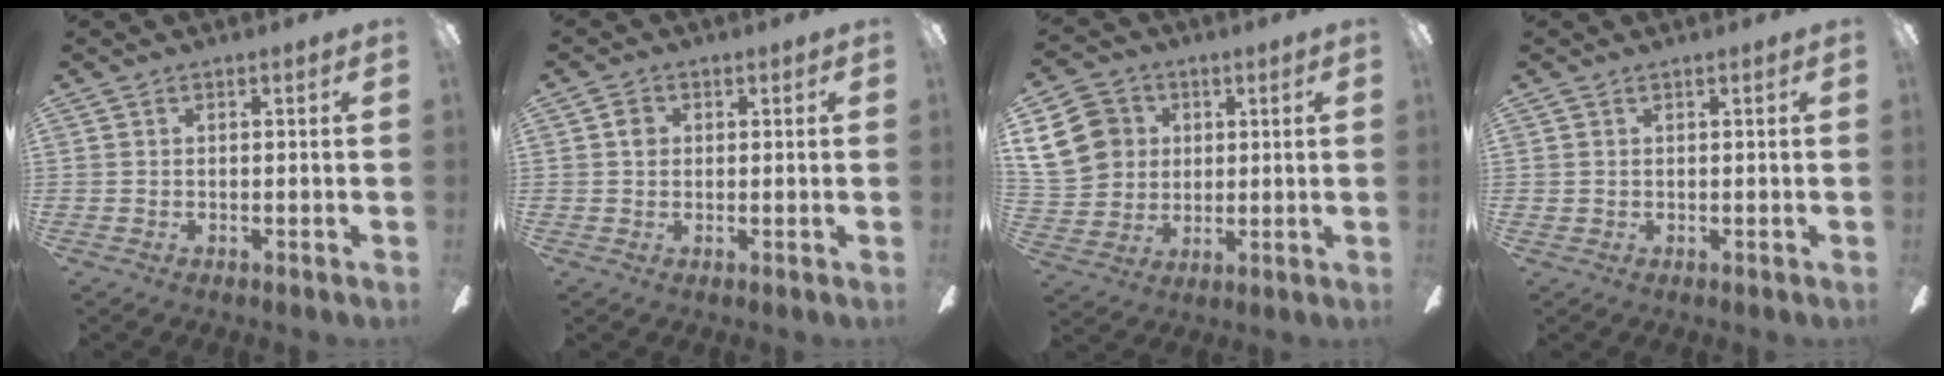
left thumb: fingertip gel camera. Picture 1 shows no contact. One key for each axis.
{"total": 2.6, "fx": 0.6, "fy": 2.2, "fz": 1.3, "tx": -0.011, "ty": 0.000, "tz": 0.006}
{"total": 13.5, "fx": 4.1, "fy": 11.7, "fz": 5.4, "tx": -0.112, "ty": 0.009, "tz": 0.087}
{"total": 0.7, "fx": 0.4, "fy": 0.6, "fz": 0.0, "tx": 0.000, "ty": 0.004, "tz": 0.007}